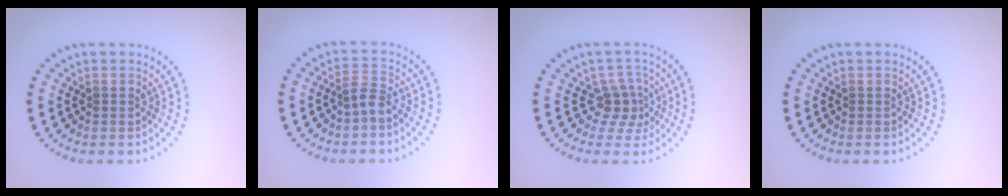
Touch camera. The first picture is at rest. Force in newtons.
{"total": 1.9, "press": 1.3, "slide": 1.3}
{"total": 2.5, "press": 1.7, "slide": 1.8}
{"total": 0.0}